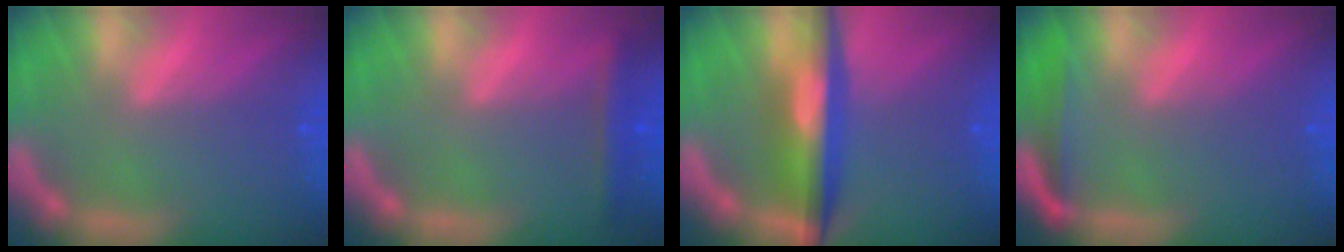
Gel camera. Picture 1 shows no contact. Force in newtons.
{"total": 2.4}
{"total": 6.5}
{"total": 3.0}